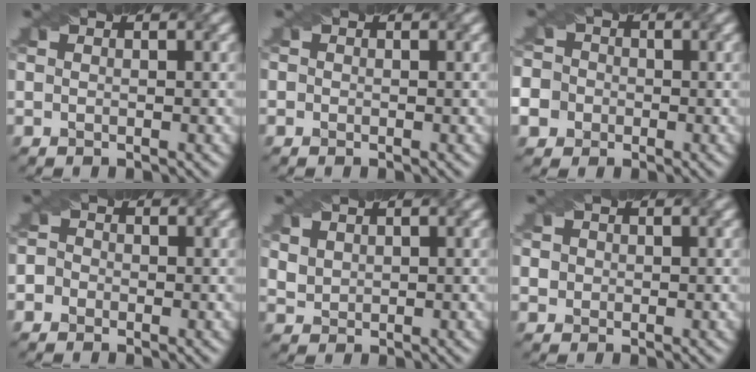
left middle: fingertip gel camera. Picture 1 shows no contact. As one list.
[{"total": 0.6, "force": [0.1, 0.6, 0.2], "torque": [0.005, 0.013, -0.008]}, {"total": 9.7, "force": [-3.8, 8.6, 2.3], "torque": [-0.069, -0.001, -0.087]}, {"total": 1.9, "force": [-0.7, 1.7, 0.5], "torque": [0.010, 0.020, -0.034]}, {"total": 2.2, "force": [1.4, 1.5, 0.8], "torque": [-0.044, 0.005, 0.050]}, {"total": 2.6, "force": [0.9, 2.2, 1.0], "torque": [-0.011, 0.021, 0.006]}]